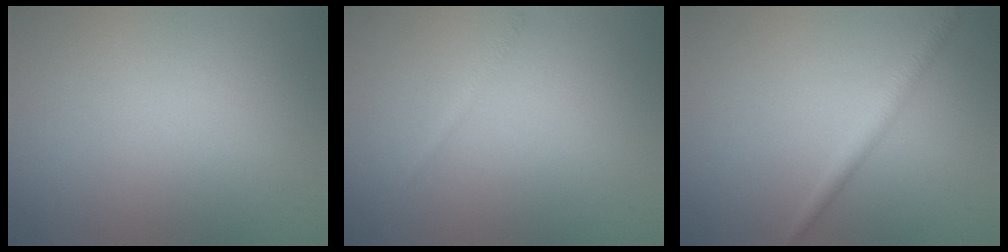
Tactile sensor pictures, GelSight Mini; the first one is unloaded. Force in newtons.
{"total": 0.7, "press": 0.7, "slide": 0.0}
{"total": 1.7, "press": 1.7, "slide": 0.0}